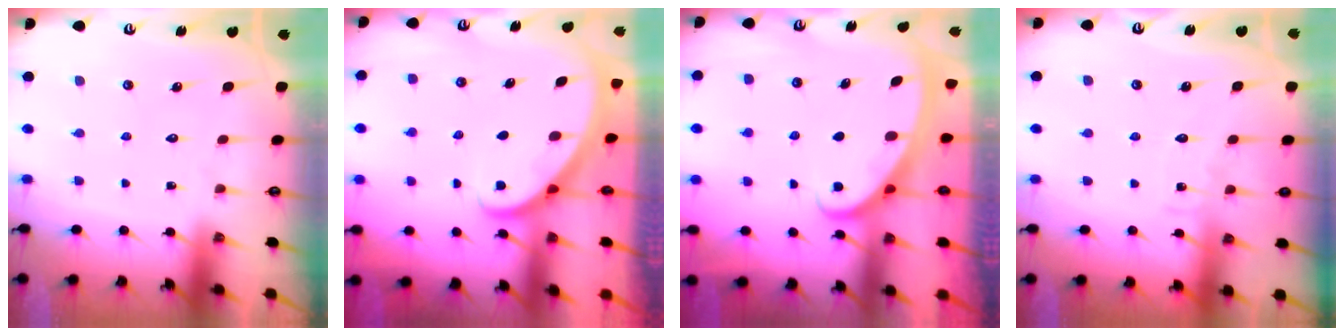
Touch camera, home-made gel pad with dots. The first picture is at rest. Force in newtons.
{"total": 2.9, "press": 2.9, "slide": 0.2}
{"total": 2.6, "press": 2.6, "slide": 0.4}
{"total": 5.1, "press": 5.1, "slide": 0.3}